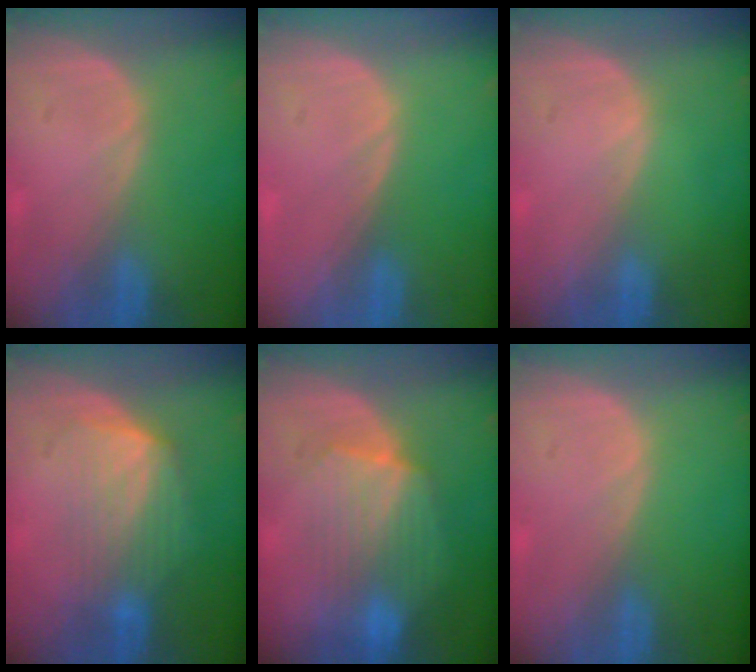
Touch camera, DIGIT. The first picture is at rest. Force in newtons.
{"total": 0.0}
{"total": 0.0}
{"total": 6.4, "press": 6.4, "slide": 1.0}
{"total": 7.6, "press": 7.6, "slide": 0.5}
{"total": 0.0}